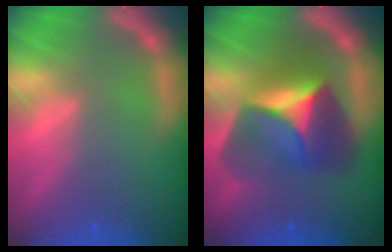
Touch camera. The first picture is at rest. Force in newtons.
{"total": 8.5}